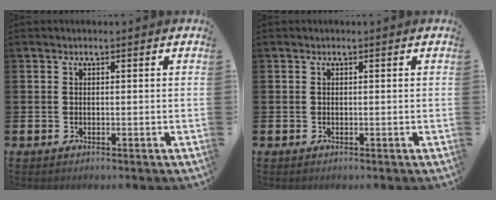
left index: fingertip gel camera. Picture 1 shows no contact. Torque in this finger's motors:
{"motor_torque": [-0.07, 0.02, 0.00, 0.01]}